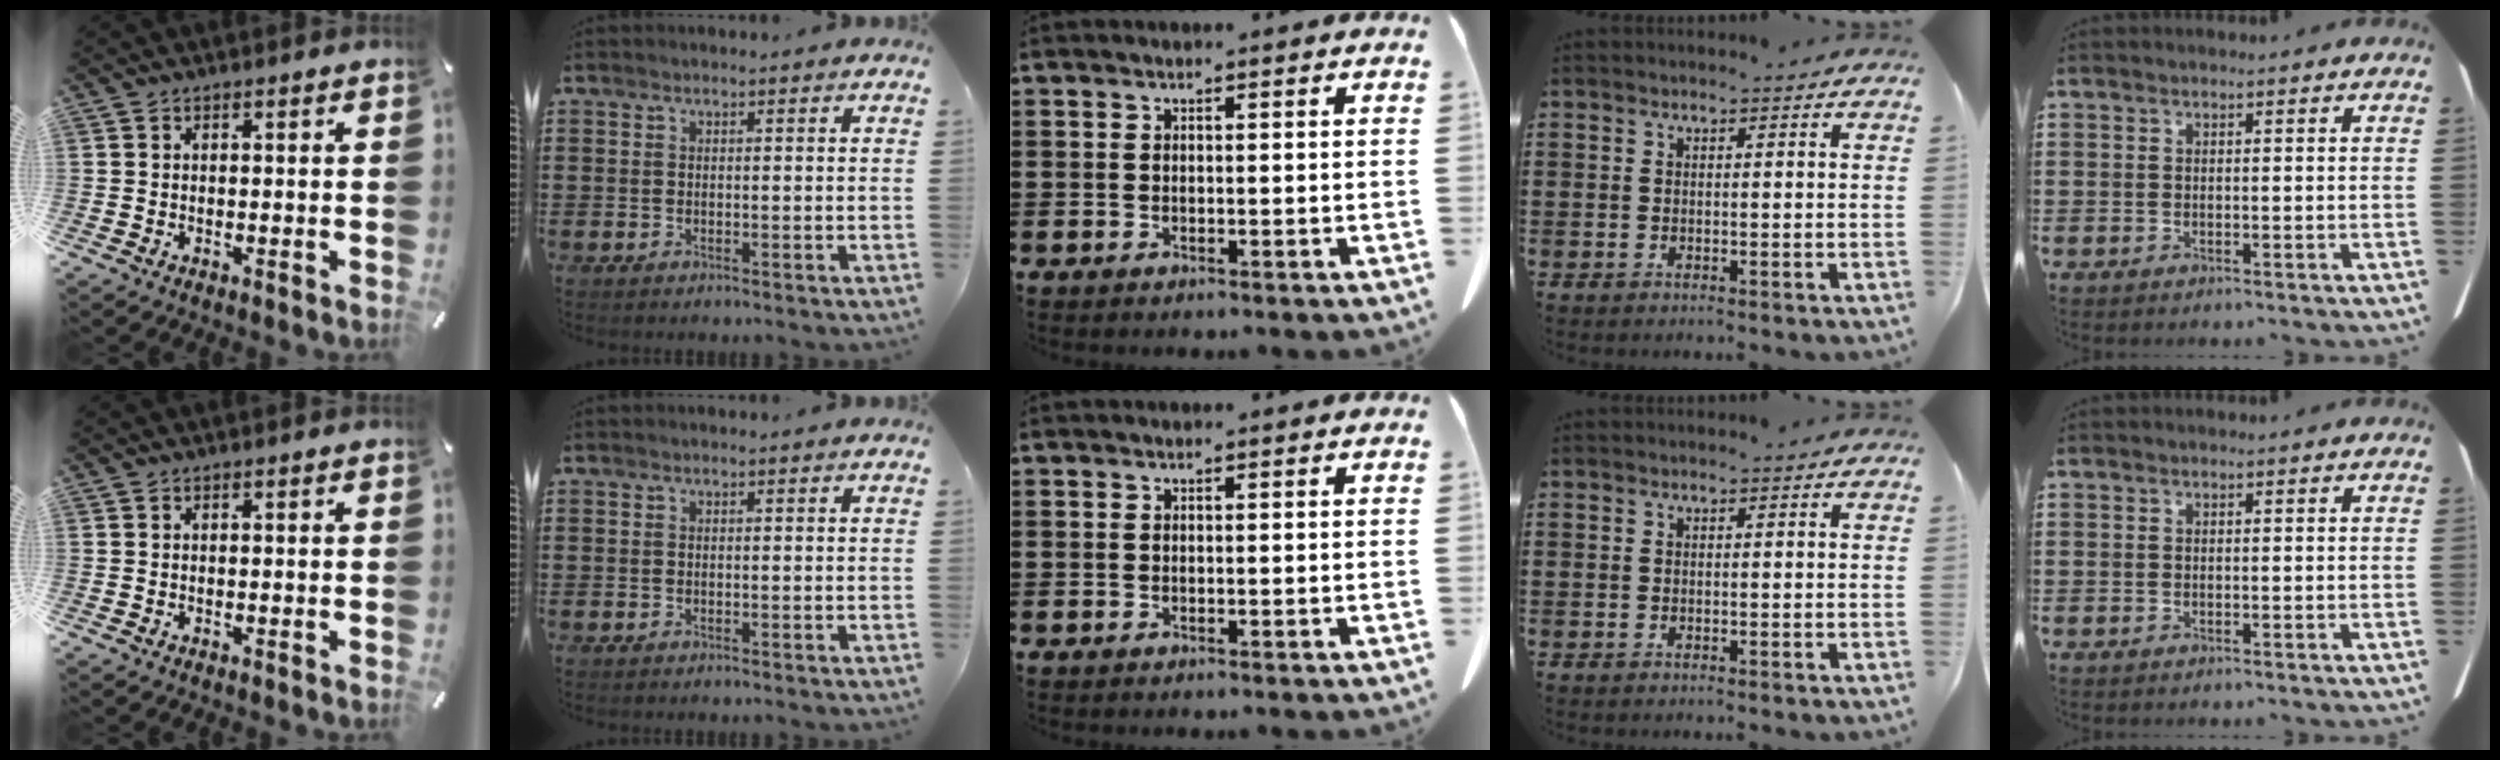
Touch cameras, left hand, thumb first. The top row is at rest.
{}